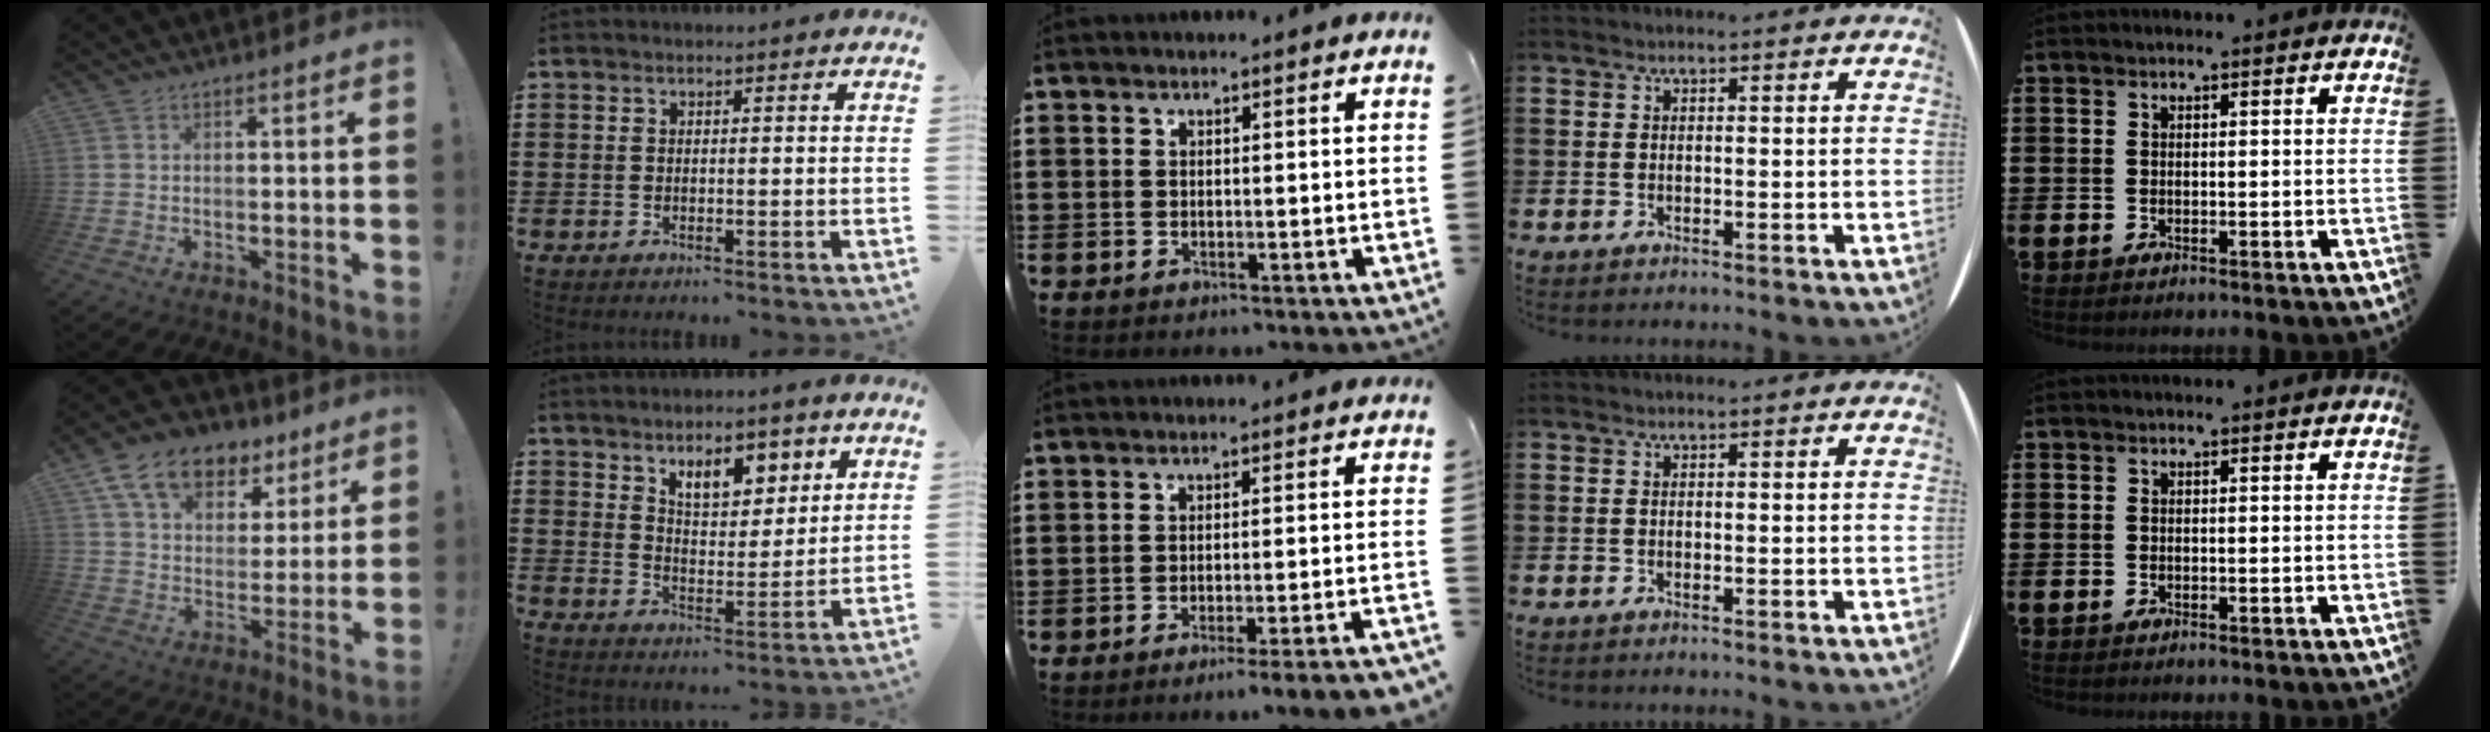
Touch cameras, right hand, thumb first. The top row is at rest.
{"thumb": {"total": 15.6, "force": [9.7, 9.8, 7.2], "torque": [-0.113, -0.054, 0.178]}, "index": {"total": 7.0, "force": [4.4, 3.5, 4.2], "torque": [-0.076, -0.004, 0.075]}, "middle": {"total": 3.5, "force": [-2.9, -0.8, 1.8], "torque": [-0.028, -0.012, -0.057]}}